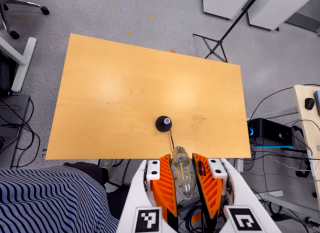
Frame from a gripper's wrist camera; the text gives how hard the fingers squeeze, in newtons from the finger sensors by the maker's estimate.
{"total": 20.3, "left": 21.7, "right": 18.9}